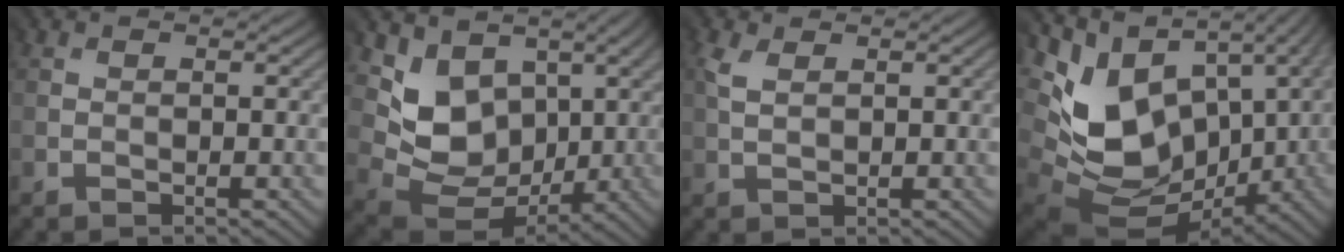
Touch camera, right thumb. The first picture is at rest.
{"total": 9.8, "force": [2.8, 7.6, 5.5], "torque": [-0.139, -0.017, 0.058]}
{"total": 2.2, "force": [1.3, 1.0, 1.4], "torque": [-0.051, 0.007, 0.024]}
{"total": 13.4, "force": [1.5, 9.6, 9.2], "torque": [-0.203, -0.026, 0.060]}